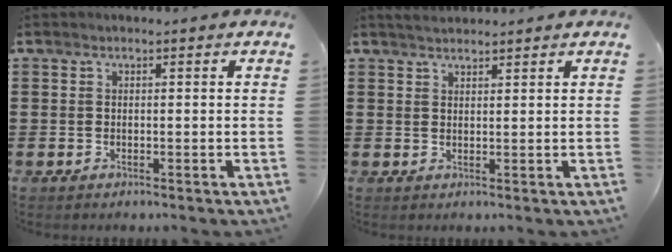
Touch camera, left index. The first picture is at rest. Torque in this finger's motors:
{"motor_torque": [0.23, 0.25, 0.02, 0.01]}